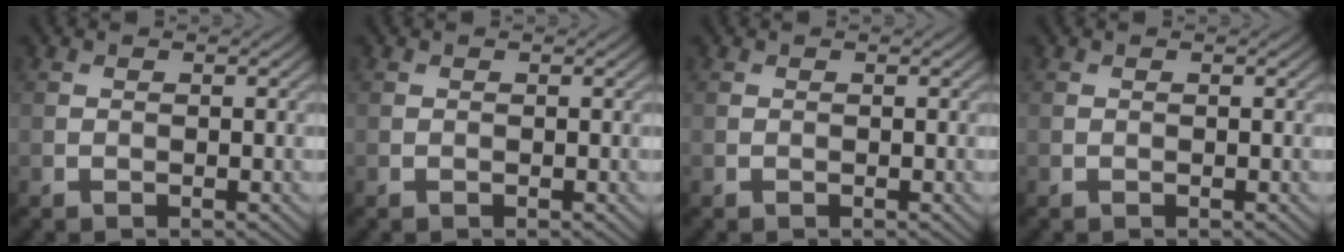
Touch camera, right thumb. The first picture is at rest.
{"total": 0.0}
{"total": 0.0}
{"total": 0.0}